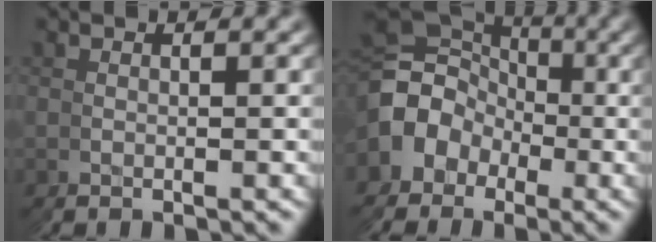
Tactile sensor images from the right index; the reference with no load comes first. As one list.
[{"total": 12.4, "force": [1.7, 11.5, 4.3], "torque": [-0.104, -0.007, 0.018]}]